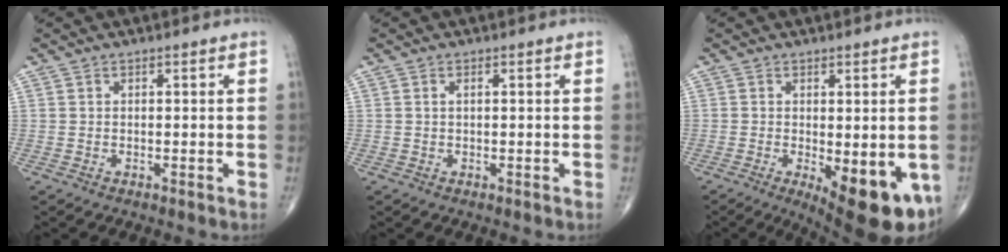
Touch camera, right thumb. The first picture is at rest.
{"total": 0.6, "force": [0.2, 0.2, 0.6], "torque": [-0.013, 0.002, 0.002]}
{"total": 13.4, "force": [-4.3, 4.9, 11.8], "torque": [-0.127, -0.019, -0.044]}